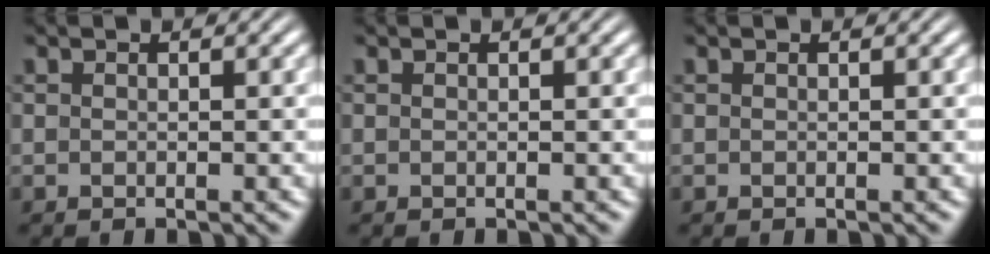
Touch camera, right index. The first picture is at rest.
{"total": 0.0}
{"total": 0.0}